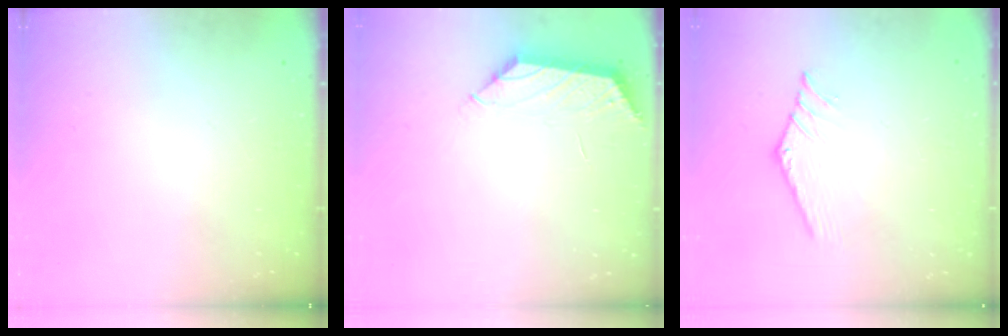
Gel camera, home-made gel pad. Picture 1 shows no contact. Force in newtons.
{"total": 1.0, "press": 0.9, "slide": 0.4}
{"total": 0.0}